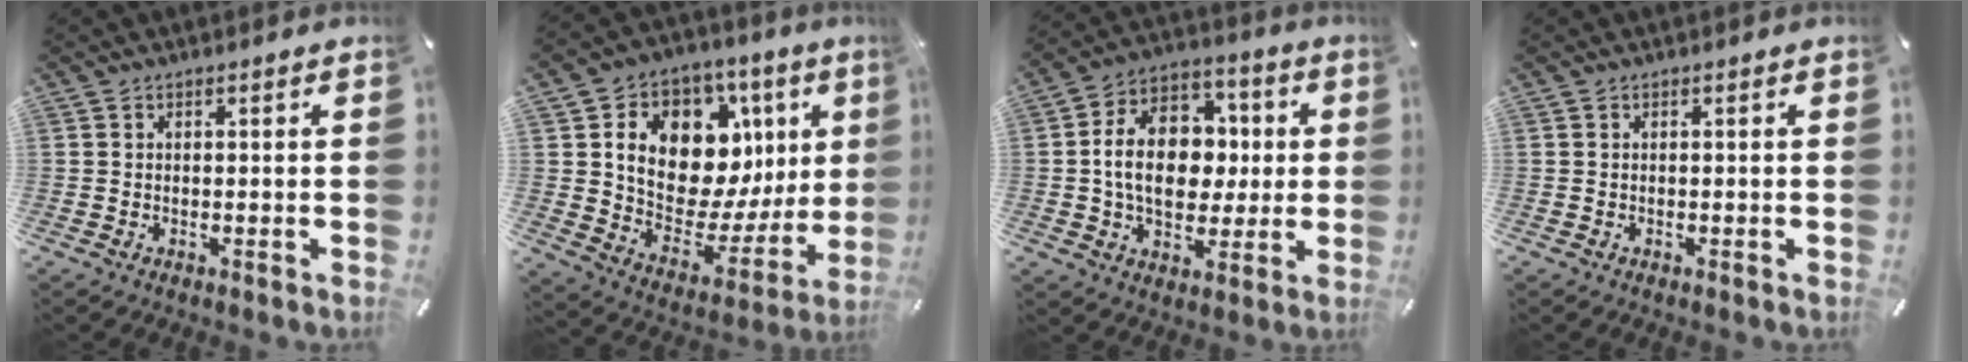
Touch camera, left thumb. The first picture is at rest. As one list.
[{"total": 15.7, "force": [6.4, 10.8, 9.5], "torque": [-0.130, -0.061, 0.111]}, {"total": 15.7, "force": [-0.2, 11.8, 10.3], "torque": [-0.182, 0.011, -0.002]}, {"total": 0.0}]